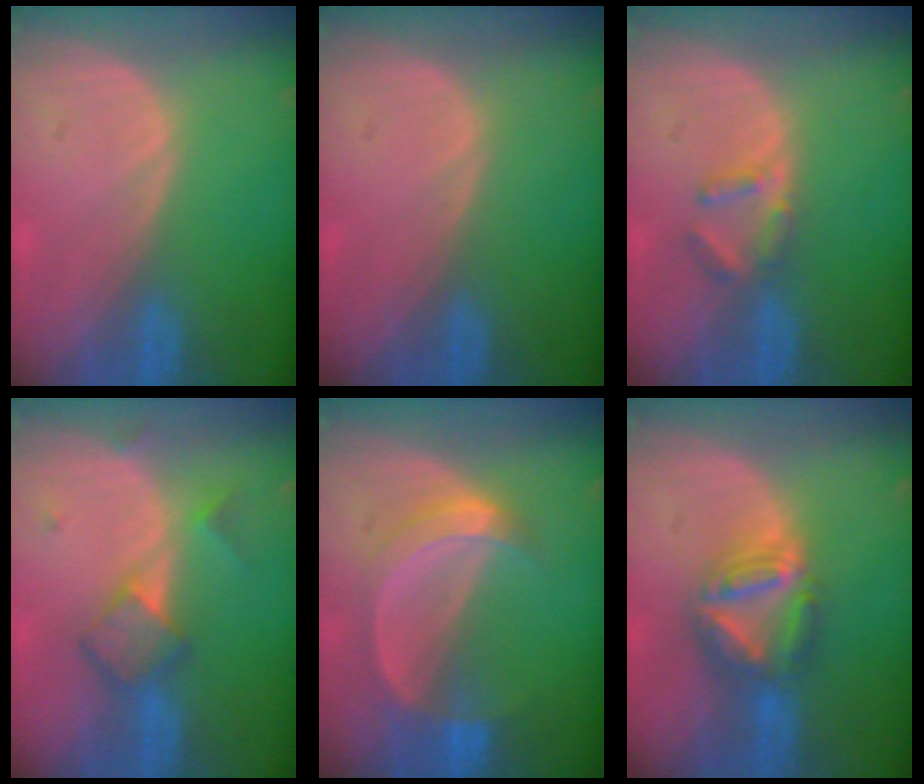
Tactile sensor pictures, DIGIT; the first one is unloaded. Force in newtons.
{"total": 0.0}
{"total": 3.0, "press": 3.0, "slide": 0.4}
{"total": 5.0, "press": 5.0, "slide": 0.3}
{"total": 6.1, "press": 5.6, "slide": 2.3}
{"total": 7.8, "press": 6.7, "slide": 4.0}